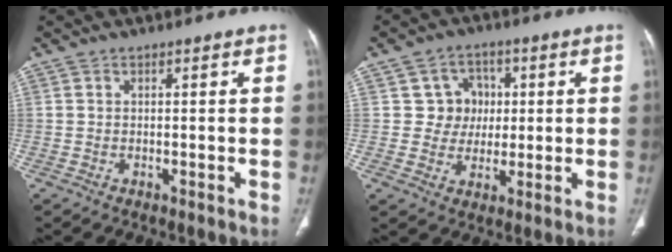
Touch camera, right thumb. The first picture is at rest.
{"total": 7.0, "force": [1.2, 6.7, 1.8], "torque": [0.016, 0.008, 0.015]}